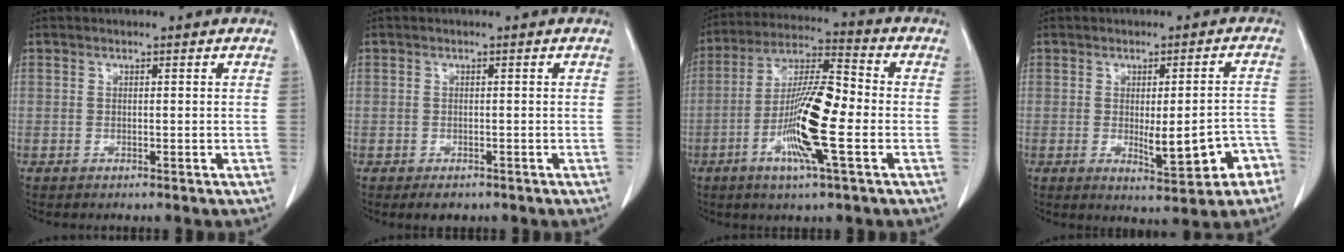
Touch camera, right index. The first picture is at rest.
{"total": 2.0, "force": [-1.3, 1.3, 0.8], "torque": [-0.010, 0.000, -0.013]}
{"total": 13.6, "force": [-3.6, 1.2, 13.1], "torque": [-0.250, -0.001, -0.073]}
{"total": 9.0, "force": [-3.2, 2.2, 8.1], "torque": [-0.097, 0.007, -0.032]}